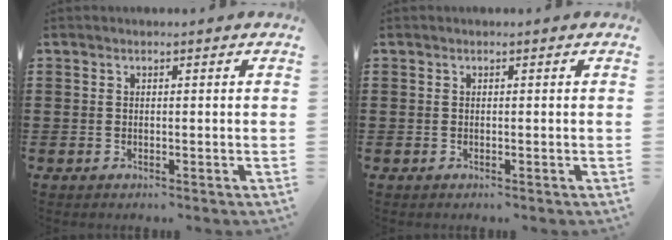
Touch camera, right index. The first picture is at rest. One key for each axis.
{"total": 0.0}